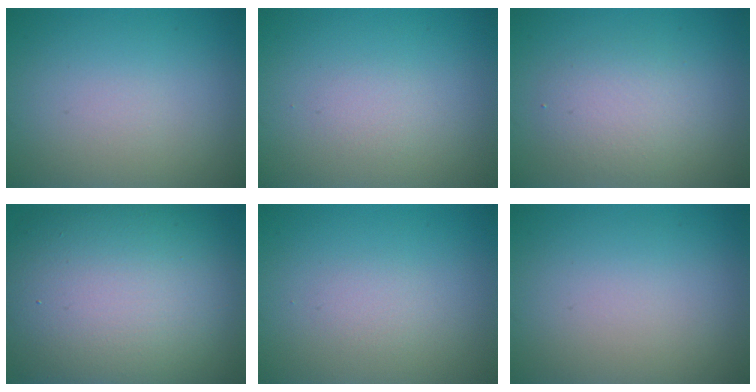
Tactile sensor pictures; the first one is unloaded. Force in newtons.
{"total": 0.9, "press": 0.9, "slide": 0.1}
{"total": 2.8, "press": 2.8, "slide": 0.1}
{"total": 16.6, "press": 16.6, "slide": 0.4}
{"total": 0.9, "press": 0.9, "slide": 0.1}
{"total": 0.0}